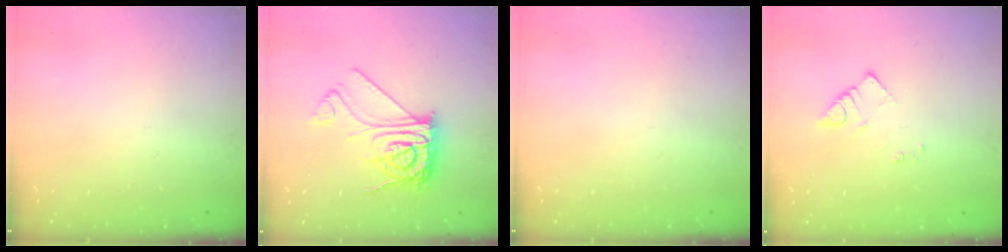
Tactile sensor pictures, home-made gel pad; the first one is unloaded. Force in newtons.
{"total": 11.8, "press": 11.8, "slide": 1.2}
{"total": 0.0}
{"total": 2.7, "press": 2.7, "slide": 0.4}